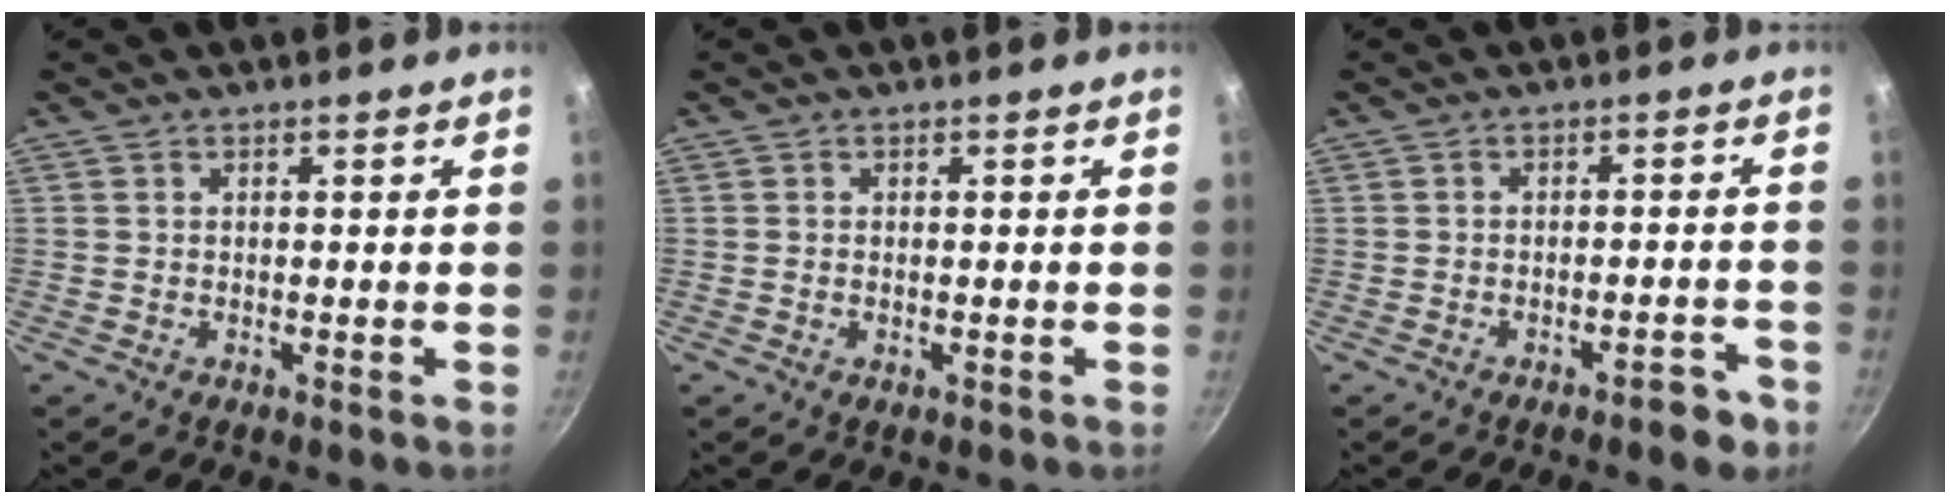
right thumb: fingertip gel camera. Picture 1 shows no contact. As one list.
[{"total": 0.7, "force": [-0.2, 0.3, 0.6], "torque": [-0.016, 0.001, -0.001]}, {"total": 3.9, "force": [-2.7, 1.4, 2.4], "torque": [-0.024, 0.025, -0.034]}]